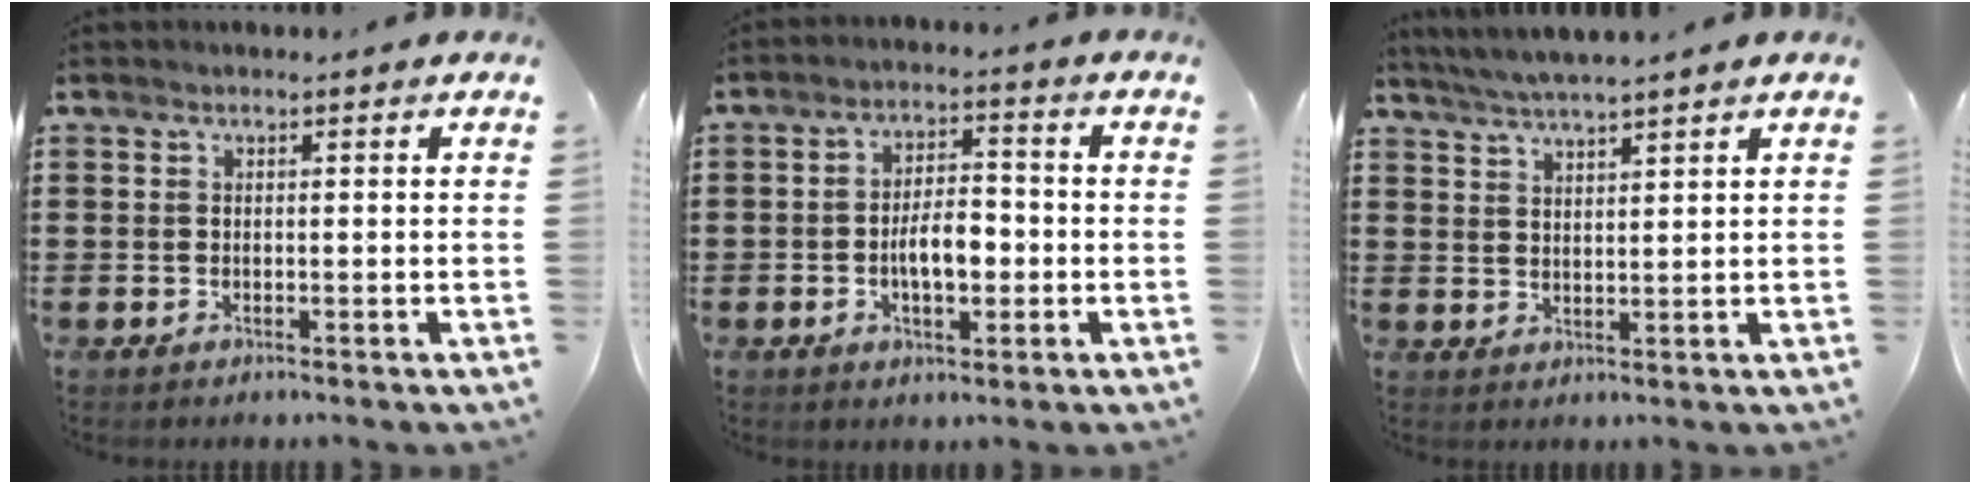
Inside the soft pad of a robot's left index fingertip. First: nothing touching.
{"total": 6.0, "force": [-1.2, 2.8, 5.2], "torque": [-0.091, 0.005, -0.027]}
{"total": 3.2, "force": [3.0, -0.7, 1.0], "torque": [-0.026, -0.010, 0.055]}